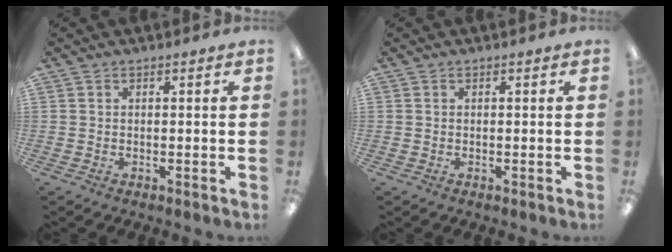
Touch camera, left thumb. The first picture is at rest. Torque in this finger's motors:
{"motor_torque": [-0.22, 0.00, -0.21, 0.09, 0.02]}